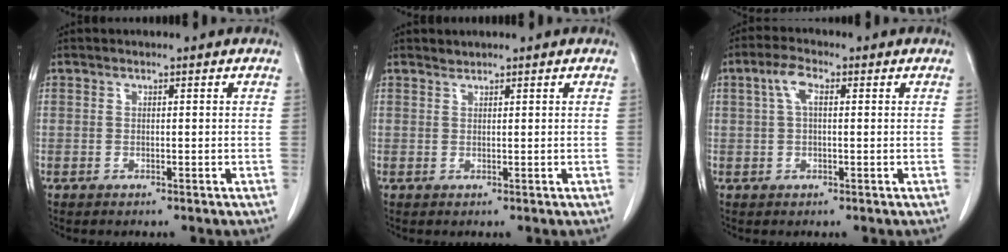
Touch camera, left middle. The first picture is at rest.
{"total": 0.7, "force": [0.6, 0.0, -0.2], "torque": [-0.002, -0.001, 0.012]}
{"total": 3.7, "force": [1.0, 1.4, 3.2], "torque": [-0.069, 0.017, 0.021]}